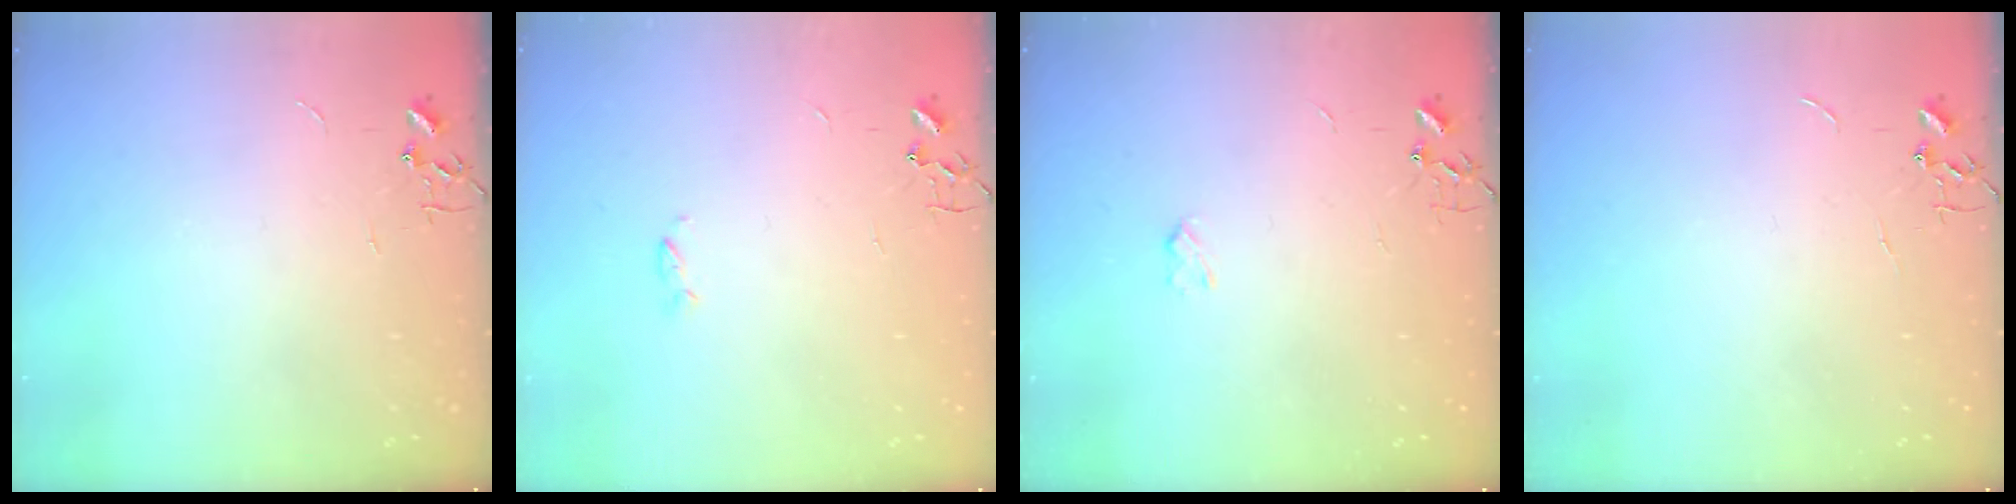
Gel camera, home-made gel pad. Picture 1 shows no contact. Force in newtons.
{"total": 2.4, "press": 2.4, "slide": 0.5}
{"total": 2.4, "press": 2.4, "slide": 0.4}
{"total": 0.0}